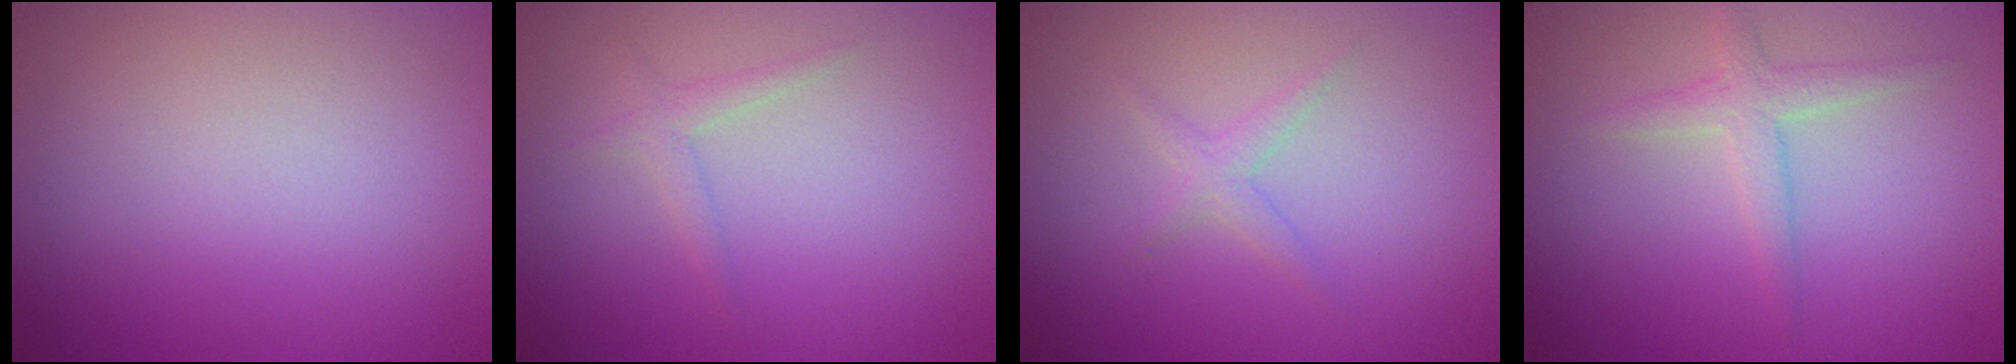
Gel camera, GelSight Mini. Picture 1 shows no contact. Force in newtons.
{"total": 1.2, "press": 1.1, "slide": 0.1}
{"total": 1.3, "press": 1.3, "slide": 0.1}
{"total": 2.2, "press": 2.2, "slide": 0.1}